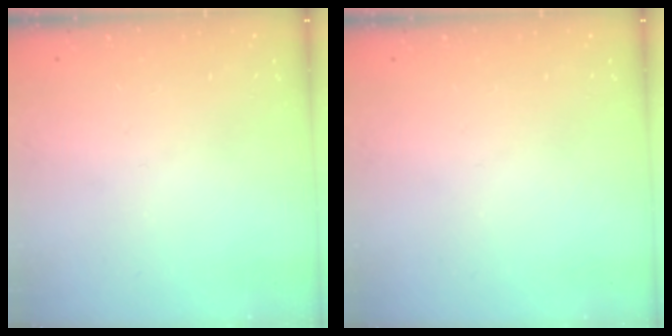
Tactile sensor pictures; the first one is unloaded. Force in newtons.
{"total": 0.0}